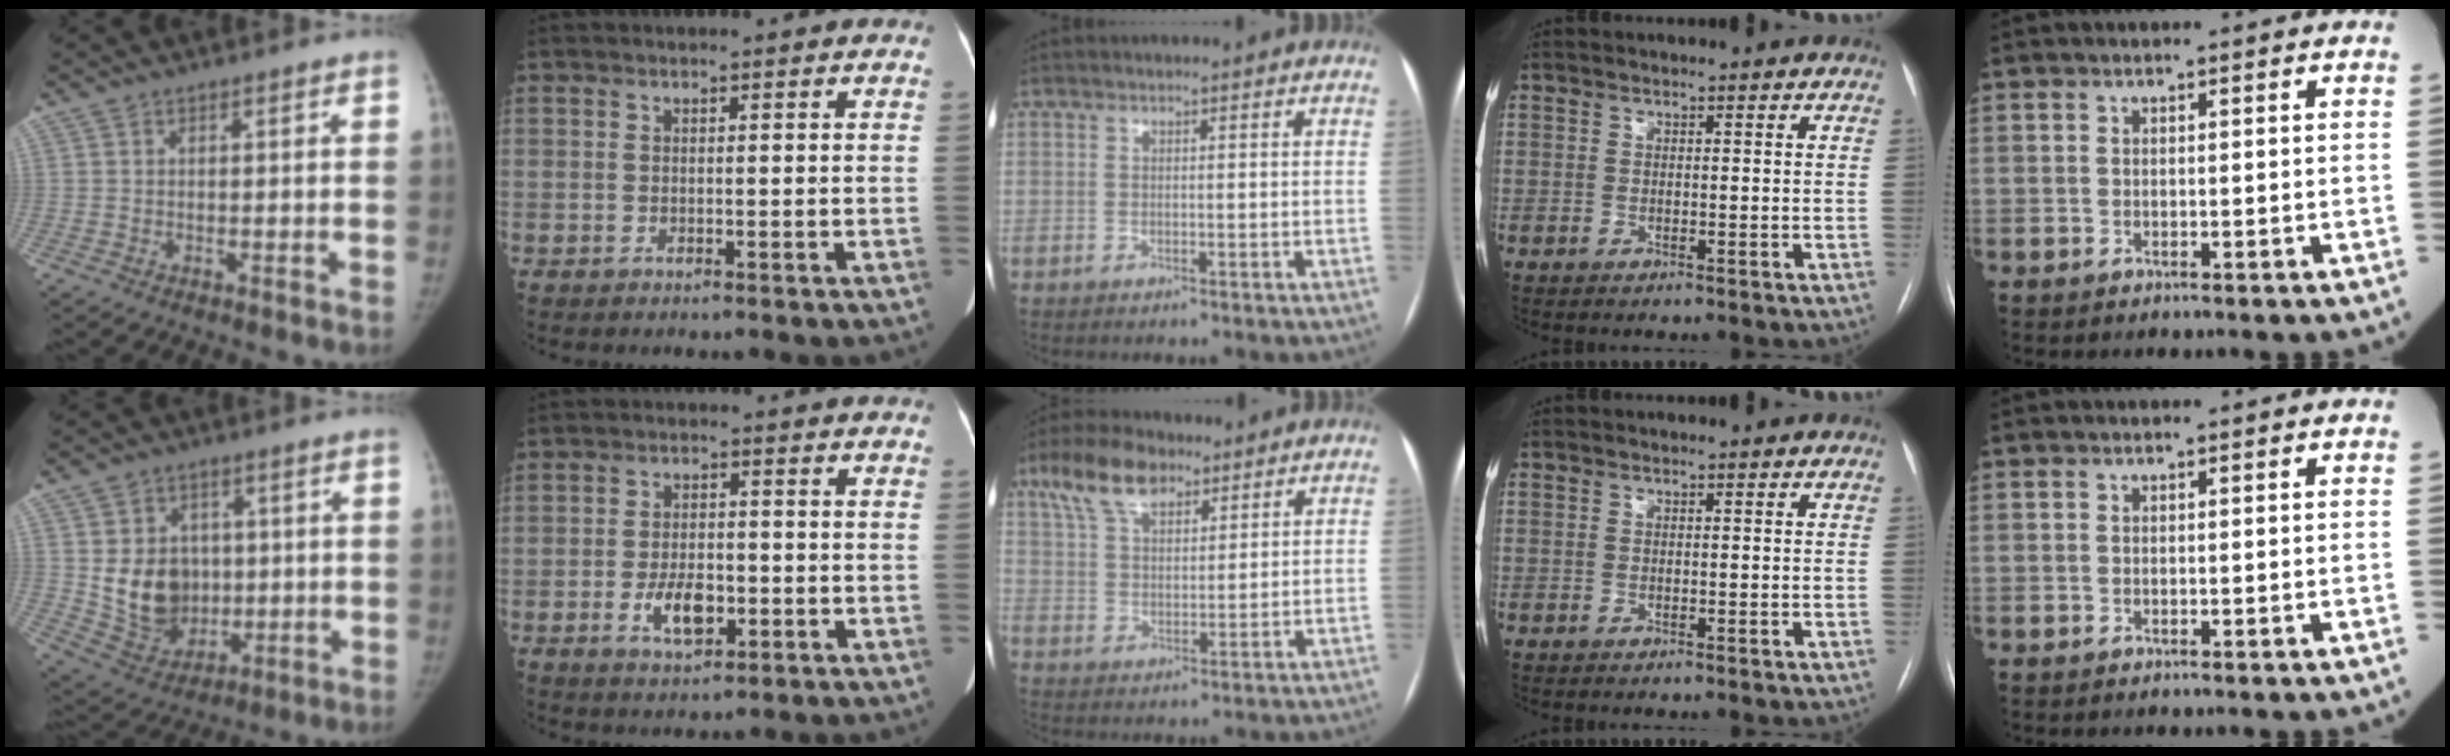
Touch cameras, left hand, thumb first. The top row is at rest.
{"thumb": {"total": 12.6, "force": [0.7, 10.4, 7.0], "torque": [-0.069, -0.011, 0.032]}, "index": {"total": 5.6, "force": [-1.9, 2.6, 4.6], "torque": [-0.091, -0.002, -0.026]}, "middle": {"total": 9.2, "force": [6.1, 4.1, 5.5], "torque": [-0.112, 0.024, 0.117]}}